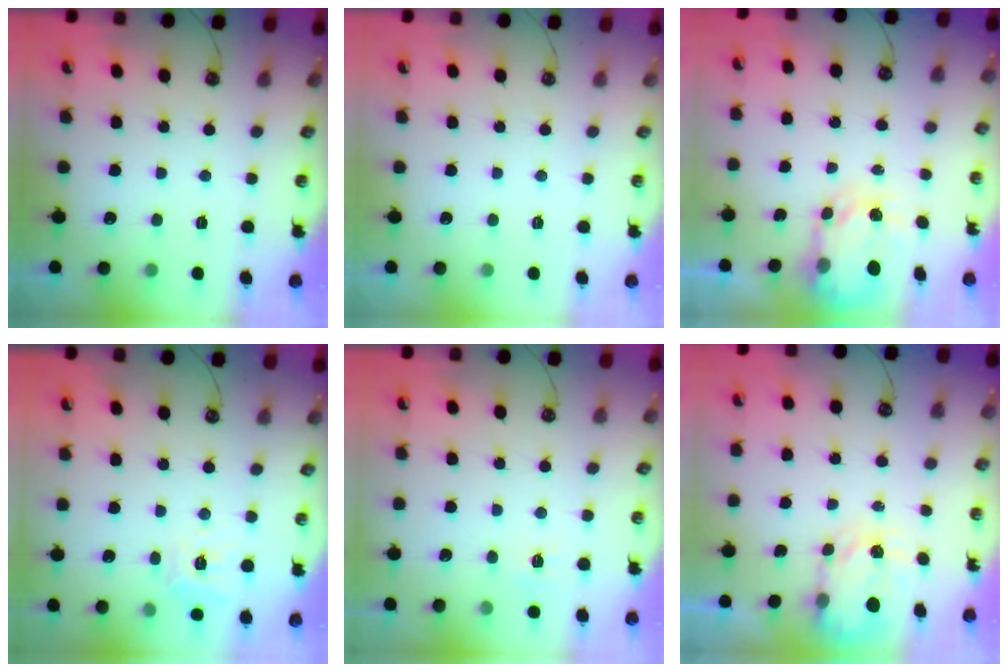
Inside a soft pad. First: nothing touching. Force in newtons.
{"total": 0.0}
{"total": 4.7, "press": 4.7, "slide": 0.3}
{"total": 8.8, "press": 8.8, "slide": 0.8}
{"total": 5.6, "press": 5.6, "slide": 0.5}
{"total": 4.1, "press": 4.0, "slide": 0.5}